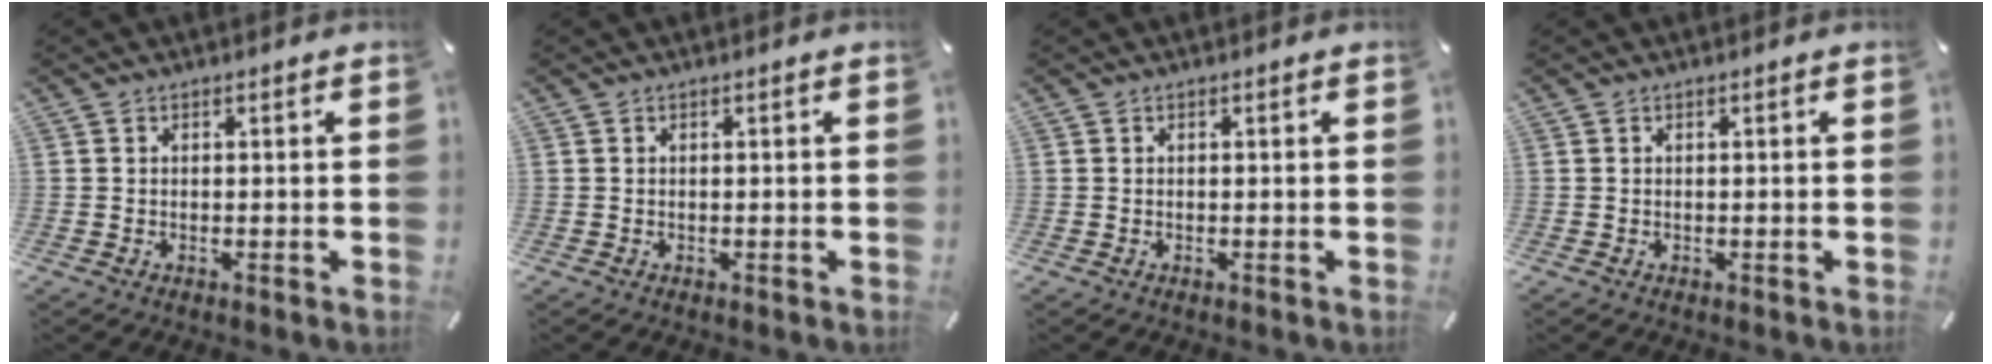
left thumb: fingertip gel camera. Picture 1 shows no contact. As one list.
[{"total": 0.0}, {"total": 0.0}, {"total": 0.0}]